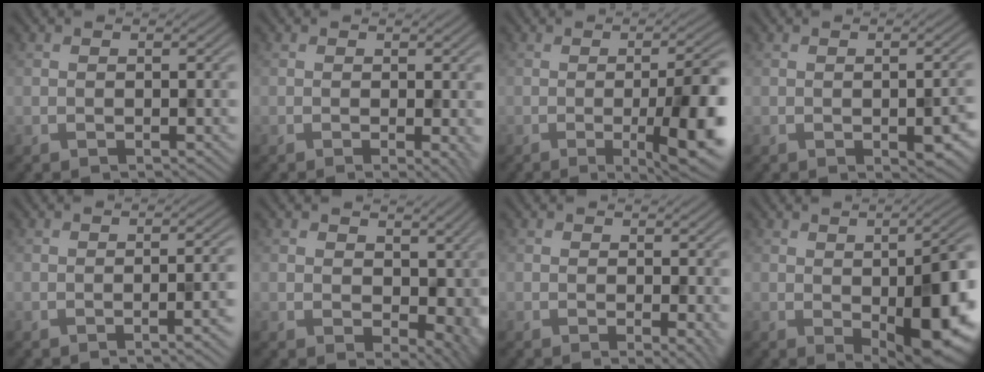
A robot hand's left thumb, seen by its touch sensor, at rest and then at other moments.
{"total": 1.8, "force": [-0.2, 0.3, 1.7], "torque": [-0.024, -0.005, -0.005]}
{"total": 10.5, "force": [-2.5, 2.4, 9.9], "torque": [-0.133, -0.003, -0.040]}
{"total": 3.8, "force": [-1.2, 1.6, 3.2], "torque": [-0.043, -0.010, -0.011]}
{"total": 4.0, "force": [-1.4, 0.9, 3.6], "torque": [-0.033, 0.007, -0.025]}
{"total": 8.5, "force": [0.5, 5.9, 6.1], "torque": [-0.096, -0.028, 0.022]}
{"total": 2.0, "force": [0.0, 0.5, 2.0], "torque": [-0.027, -0.005, -0.002]}
{"total": 13.2, "force": [-2.4, 5.4, 11.8], "torque": [-0.147, -0.017, -0.024]}